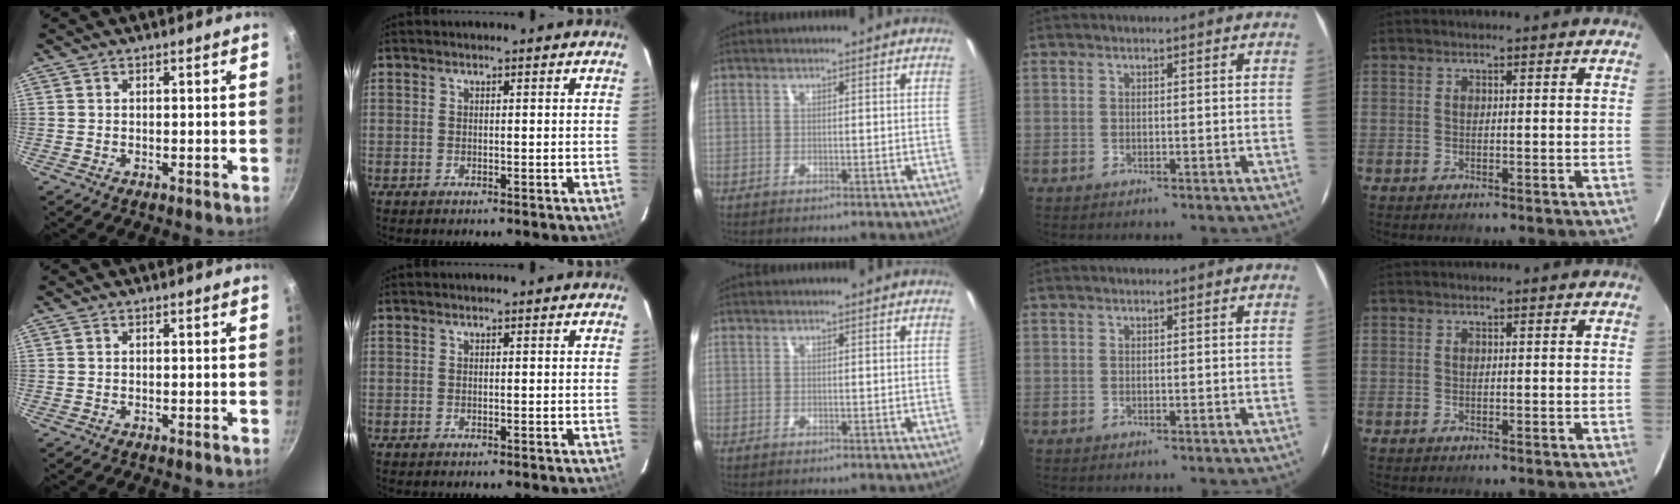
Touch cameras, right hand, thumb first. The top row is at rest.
{}